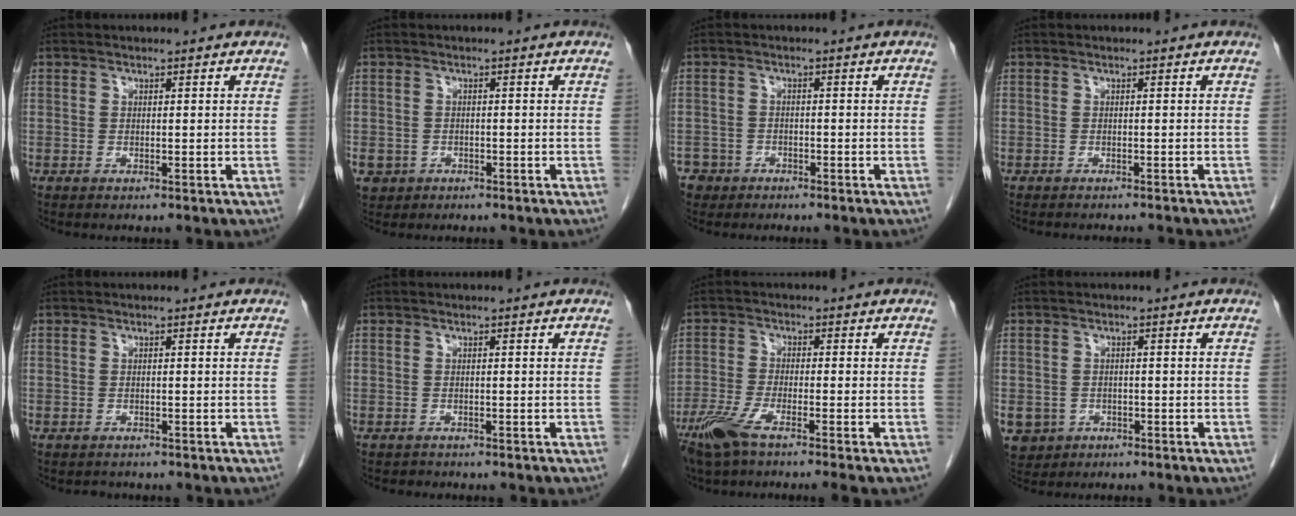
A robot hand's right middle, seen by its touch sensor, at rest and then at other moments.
{"total": 4.5, "force": [-2.3, 3.8, 0.9], "torque": [-0.021, 0.003, -0.033]}
{"total": 4.1, "force": [-2.8, 3.0, 0.0], "torque": [0.000, 0.008, -0.050]}
{"total": 5.8, "force": [-5.3, 0.8, 2.2], "torque": [-0.023, -0.009, -0.061]}
{"total": 1.5, "force": [-1.3, 0.7, 0.1], "torque": [-0.011, -0.002, -0.017]}
{"total": 1.1, "force": [-1.0, 0.5, -0.1], "torque": [-0.011, 0.000, -0.015]}
{"total": 6.7, "force": [-4.7, 0.4, 4.8], "torque": [-0.099, -0.017, -0.091]}
{"total": 6.6, "force": [-2.8, 5.7, 1.6], "torque": [-0.045, 0.000, -0.037]}